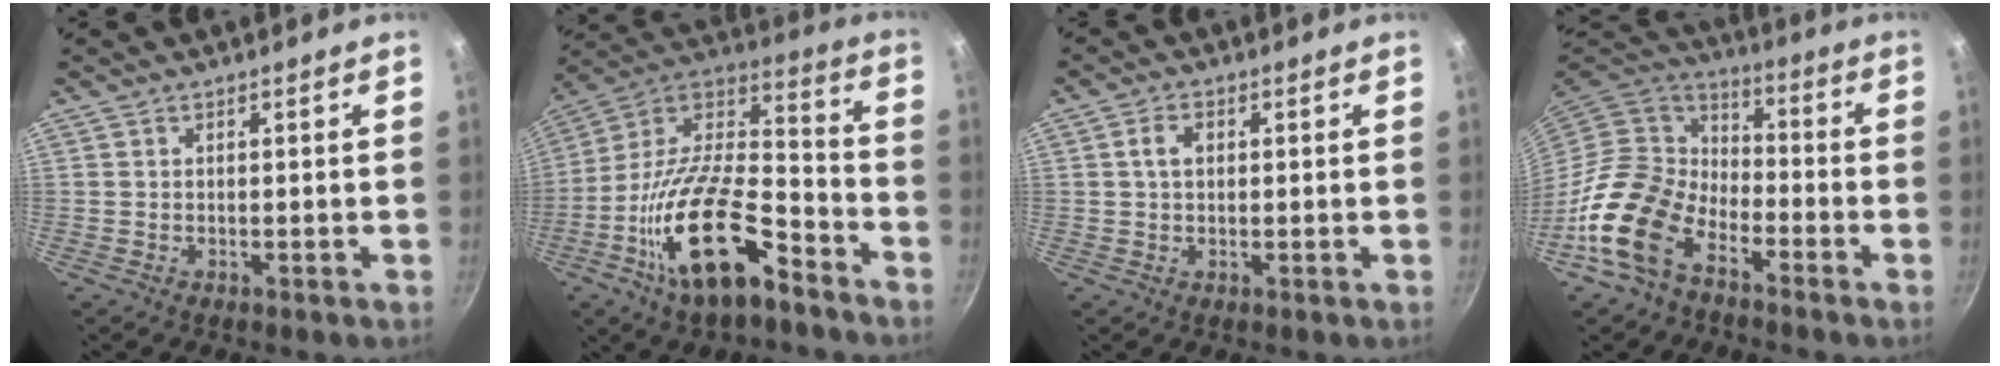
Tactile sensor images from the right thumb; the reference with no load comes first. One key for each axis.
{"total": 23.6, "fx": -11.6, "fy": 10.0, "fz": 17.9, "tx": -0.300, "ty": 0.062, "tz": -0.223}
{"total": 3.1, "fx": 0.6, "fy": 2.2, "fz": 2.2, "tx": -0.028, "ty": 0.006, "tz": 0.007}
{"total": 15.7, "fx": -8.8, "fy": 9.8, "fz": 8.6, "tx": -0.136, "ty": 0.063, "tz": -0.191}